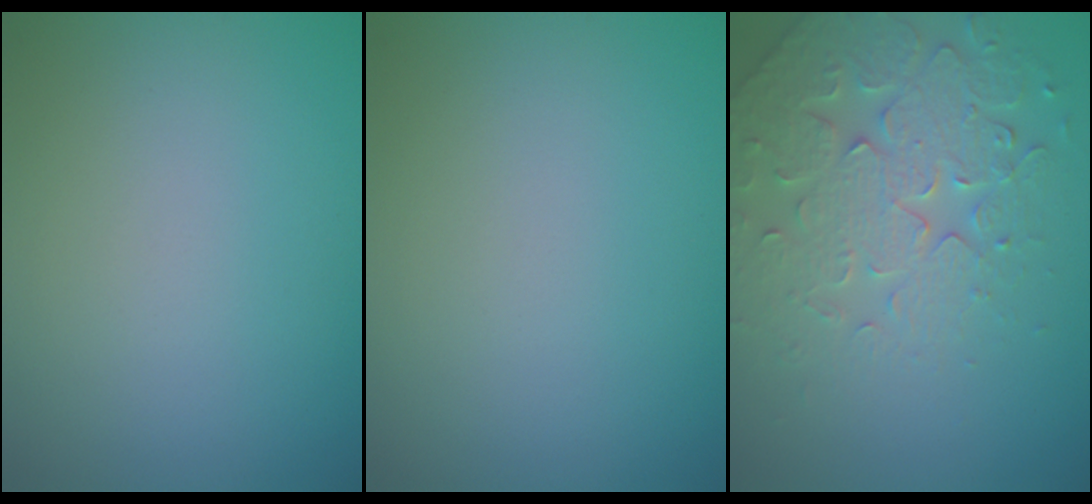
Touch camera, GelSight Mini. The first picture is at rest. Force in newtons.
{"total": 0.0}
{"total": 4.5, "press": 4.4, "slide": 0.9}